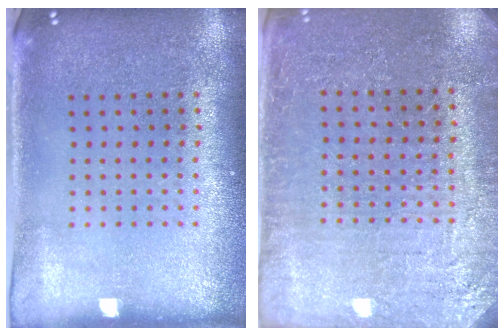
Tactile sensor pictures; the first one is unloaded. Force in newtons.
{"total": 2.9, "press": 2.9, "slide": 0.4}